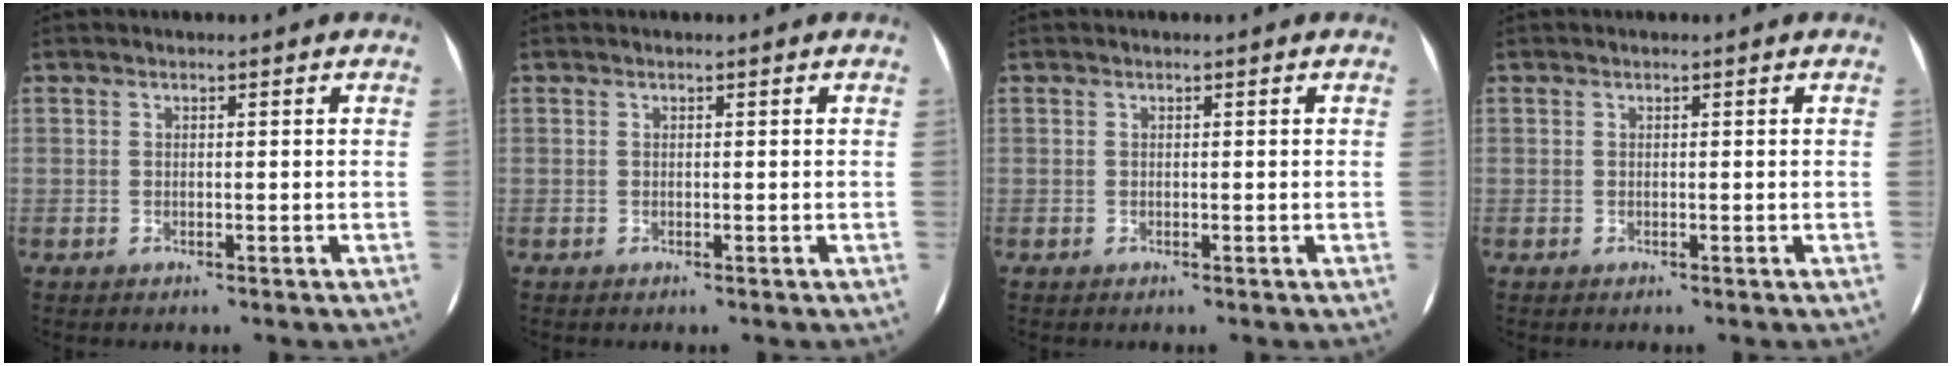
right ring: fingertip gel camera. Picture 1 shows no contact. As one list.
[{"total": 0.0}, {"total": 0.0}, {"total": 0.0}]